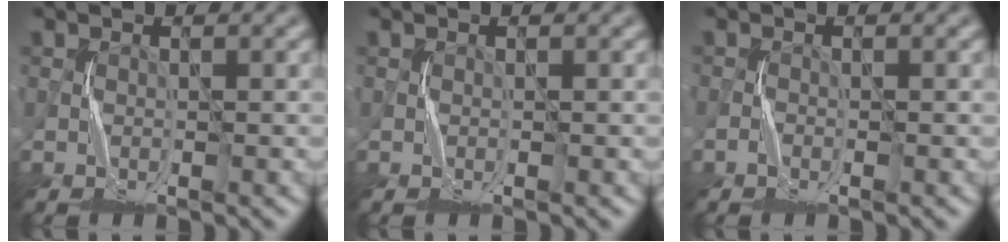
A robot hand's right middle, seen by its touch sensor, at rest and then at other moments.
{"total": 0.0}
{"total": 0.9, "force": [-0.9, 0.3, 0.2], "torque": [-0.002, 0.005, -0.017]}